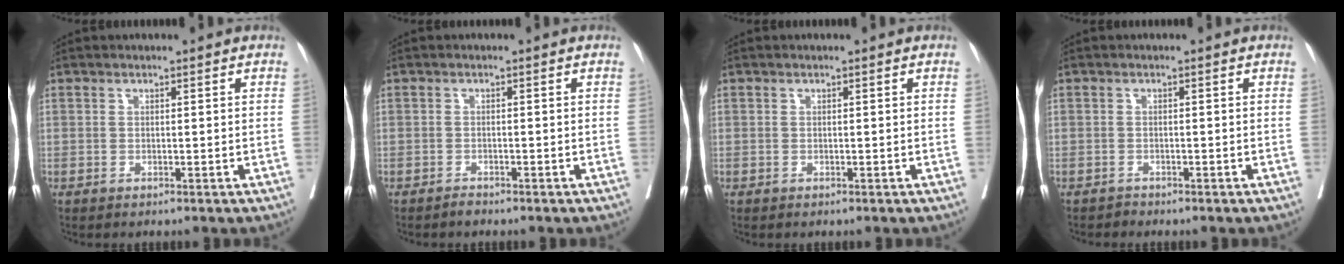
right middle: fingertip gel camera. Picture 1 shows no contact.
{"total": 0.8, "force": [-0.8, 0.1, 0.1], "torque": [-0.006, -0.002, -0.014]}
{"total": 0.0}
{"total": 0.7, "force": [-0.6, 0.1, -0.3], "torque": [-0.002, -0.004, -0.013]}